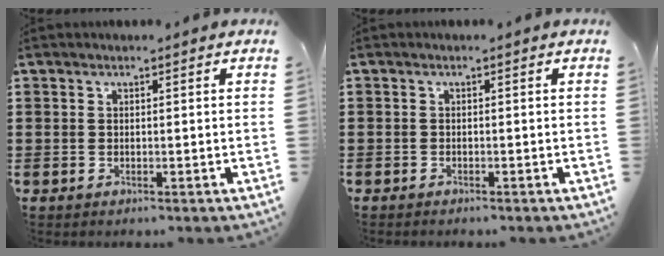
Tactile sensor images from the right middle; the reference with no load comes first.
{"total": 0.6, "force": [-0.6, 0.1, 0.1], "torque": [-0.002, 0.000, -0.012]}